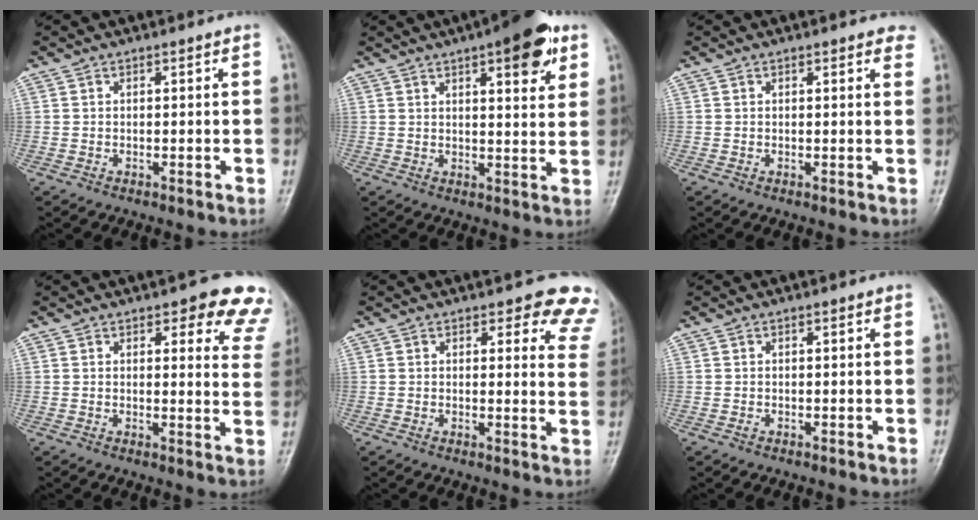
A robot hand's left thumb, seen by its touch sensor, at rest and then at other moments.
{"total": 11.3, "force": [5.9, 3.8, 8.8], "torque": [-0.091, -0.020, 0.073]}
{"total": 2.4, "force": [1.7, 0.9, 1.4], "torque": [-0.001, -0.001, 0.015]}
{"total": 11.3, "force": [8.2, 4.5, 6.3], "torque": [-0.017, -0.035, 0.069]}
{"total": 10.0, "force": [8.3, 4.1, 3.8], "torque": [0.014, -0.040, 0.061]}
{"total": 0.5, "force": [0.0, 0.3, 0.4], "torque": [-0.003, 0.001, 0.000]}